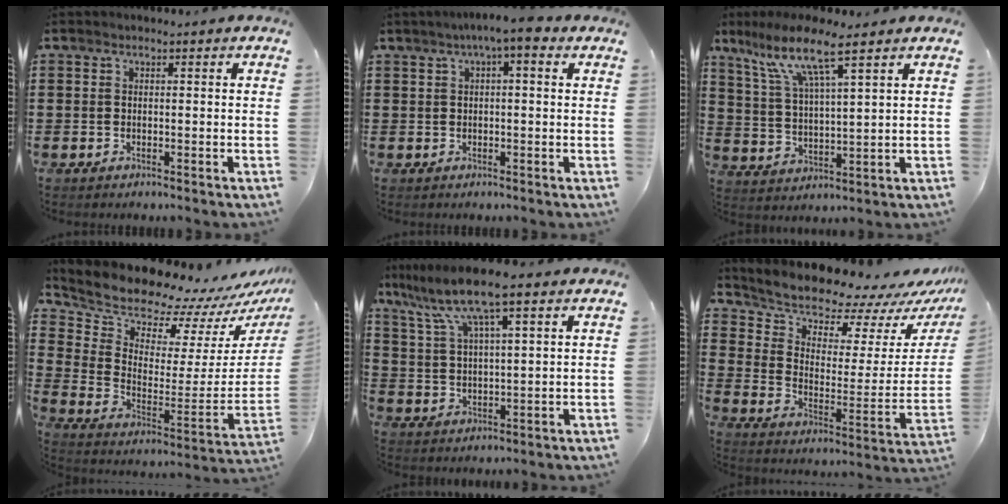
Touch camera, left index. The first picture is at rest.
{"total": 3.7, "force": [1.6, 0.5, 3.4], "torque": [-0.066, 0.004, 0.027]}
{"total": 9.3, "force": [6.4, 0.9, 6.7], "torque": [-0.147, -0.018, 0.110]}
{"total": 10.4, "force": [10.2, 1.4, 1.4], "torque": [-0.064, -0.102, 0.171]}
{"total": 9.0, "force": [6.3, 0.7, 6.3], "torque": [-0.139, -0.018, 0.109]}
{"total": 8.9, "force": [8.5, 2.2, 1.4], "torque": [-0.066, -0.080, 0.149]}